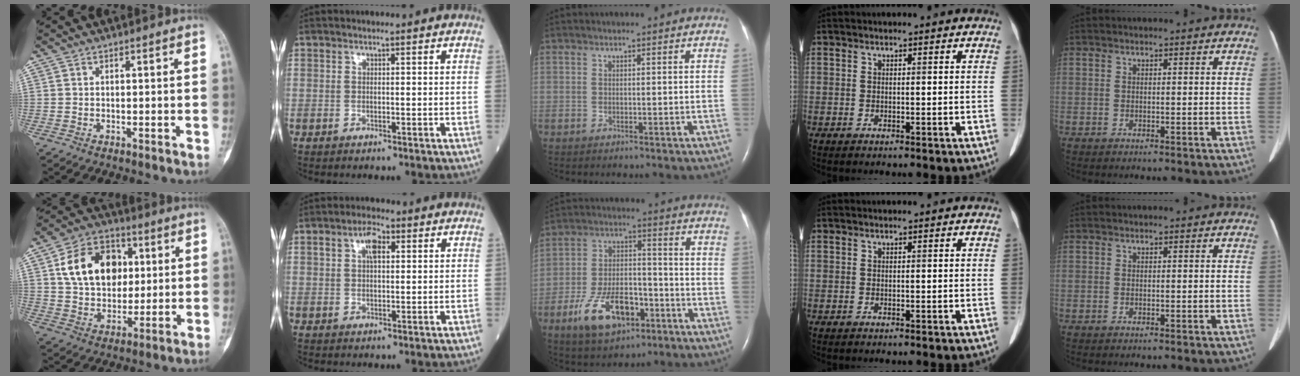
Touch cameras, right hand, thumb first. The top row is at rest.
{"thumb": {"total": 16.2, "force": [4.1, 11.7, 10.3], "torque": [-0.139, 0.003, 0.067]}, "index": {"total": 4.1, "force": [1.4, 1.9, 3.3], "torque": [-0.063, 0.015, 0.023]}, "middle": {"total": 12.0, "force": [-6.1, 6.0, 8.4], "torque": [-0.161, 0.008, -0.100]}}